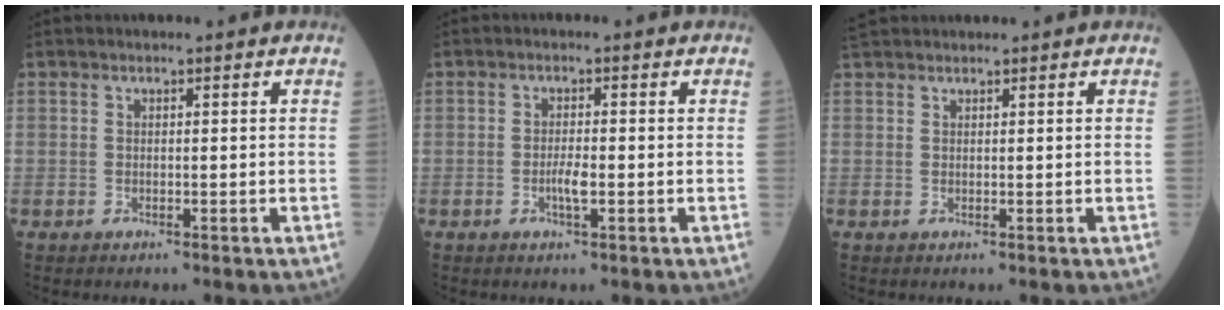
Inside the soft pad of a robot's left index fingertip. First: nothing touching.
{"total": 2.2, "force": [-0.7, 0.3, 2.0], "torque": [-0.041, -0.001, -0.011]}
{"total": 3.2, "force": [3.0, 0.5, 0.9], "torque": [-0.018, 0.037, 0.055]}